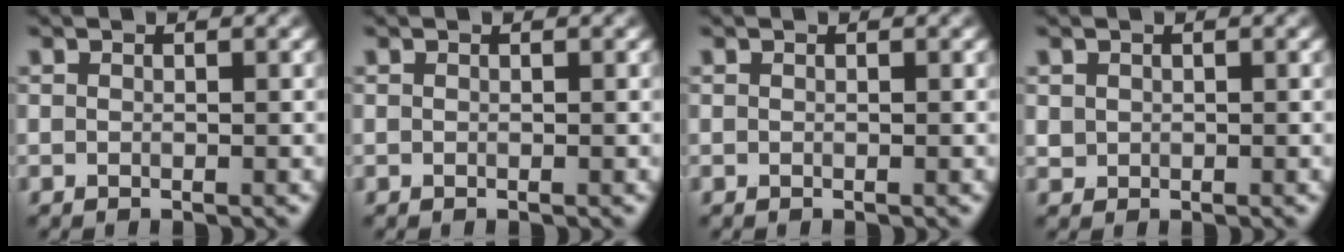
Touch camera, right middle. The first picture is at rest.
{"total": 0.0}
{"total": 0.0}
{"total": 0.9, "force": [0.3, 0.8, 0.2], "torque": [-0.001, -0.004, 0.008]}